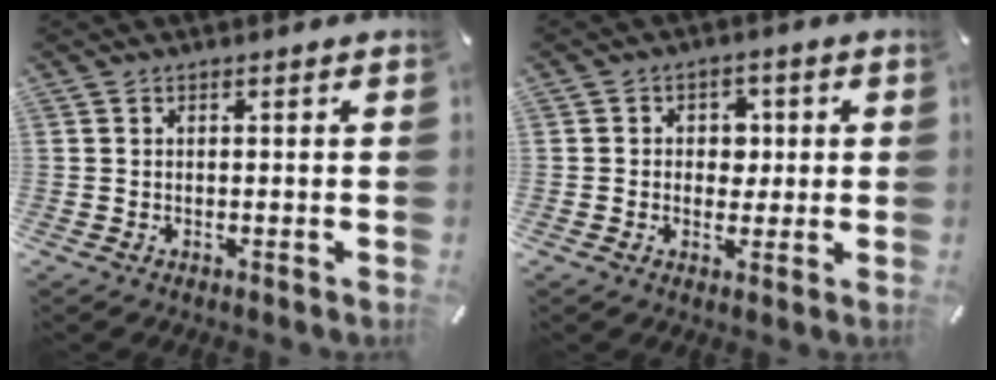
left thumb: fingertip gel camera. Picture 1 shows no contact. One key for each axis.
{"total": 5.3, "fx": 0.0, "fy": 4.7, "fz": 2.5, "tx": -0.033, "ty": 0.005, "tz": -0.006}